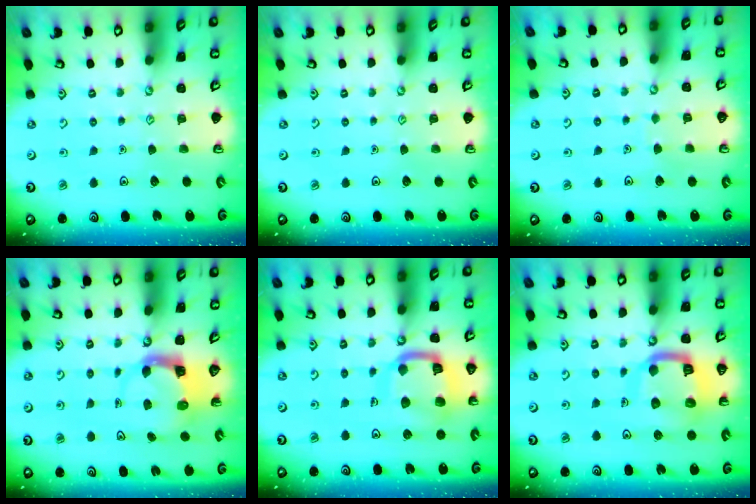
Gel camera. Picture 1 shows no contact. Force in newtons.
{"total": 0.0}
{"total": 2.5, "press": 2.5, "slide": 0.2}
{"total": 3.6, "press": 3.6, "slide": 0.6}
{"total": 15.4, "press": 15.3, "slide": 1.6}
{"total": 13.1, "press": 13.0, "slide": 1.6}